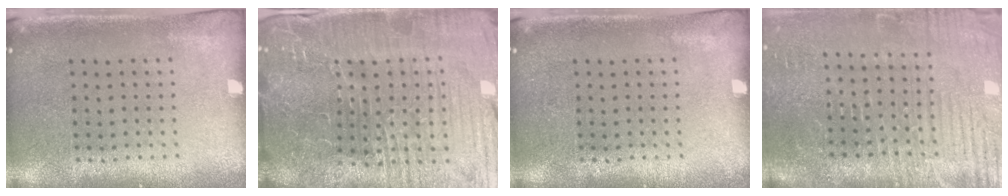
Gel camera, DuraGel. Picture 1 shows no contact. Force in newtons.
{"total": 6.9, "press": 6.3, "slide": 2.9}
{"total": 0.0}
{"total": 4.2, "press": 3.9, "slide": 1.6}